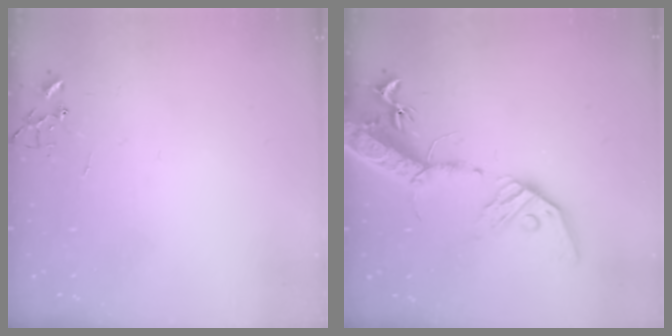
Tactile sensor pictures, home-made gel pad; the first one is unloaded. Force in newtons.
{"total": 20.5, "press": 20.0, "slide": 4.4}